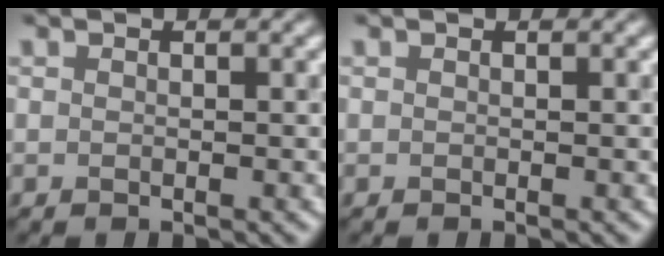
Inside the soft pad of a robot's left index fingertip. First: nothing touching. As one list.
[{"total": 0.0}]